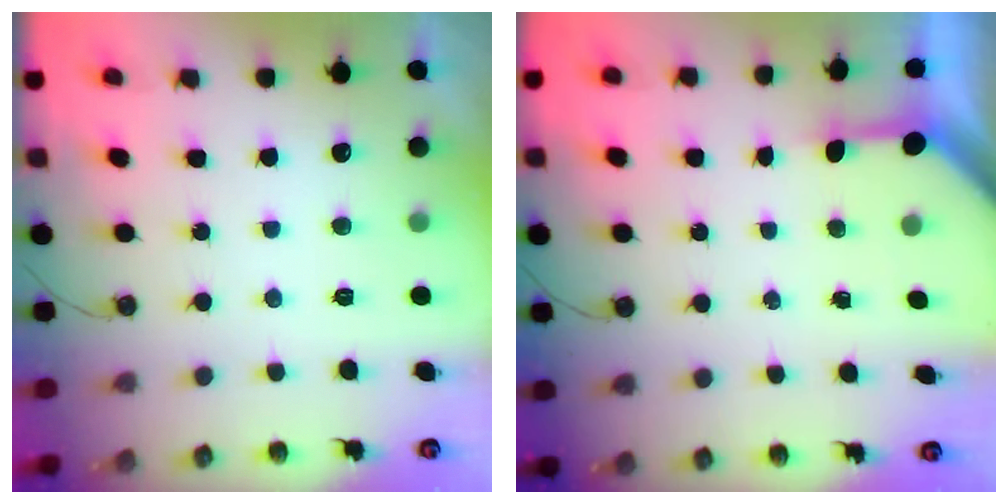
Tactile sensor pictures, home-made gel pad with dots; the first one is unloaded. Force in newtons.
{"total": 3.2, "press": 3.2, "slide": 0.2}